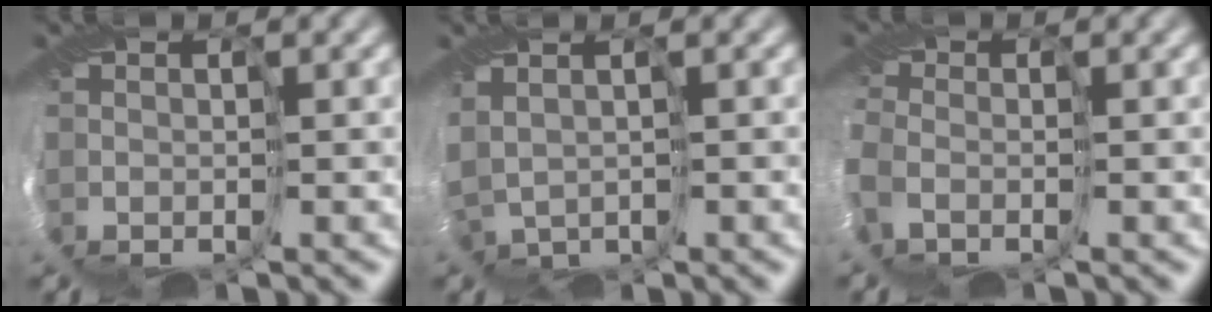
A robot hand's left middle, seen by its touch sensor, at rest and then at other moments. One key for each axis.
{"total": 1.8, "fx": 1.7, "fy": 0.4, "fz": 0.0, "tx": -0.022, "ty": 0.013, "tz": 0.040}
{"total": 2.6, "fx": -0.4, "fy": 2.2, "fz": 1.2, "tx": -0.049, "ty": 0.006, "tz": -0.008}